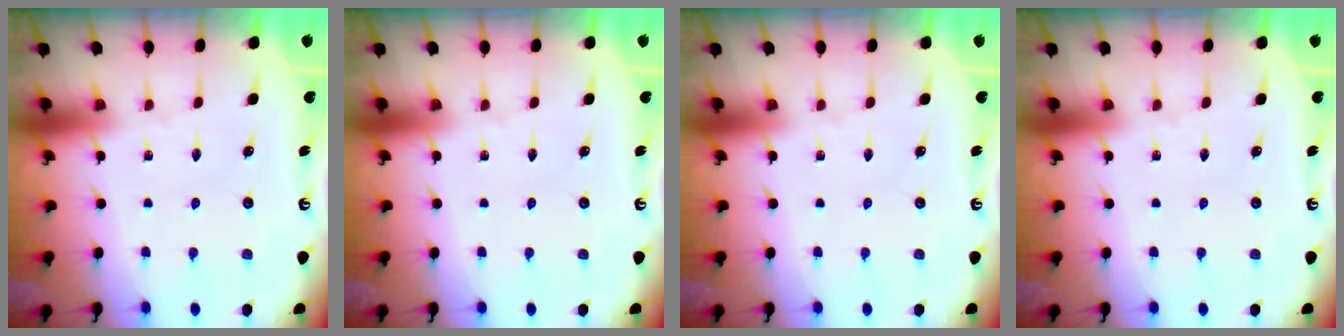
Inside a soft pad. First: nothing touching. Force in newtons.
{"total": 0.0}
{"total": 0.0}
{"total": 0.0}